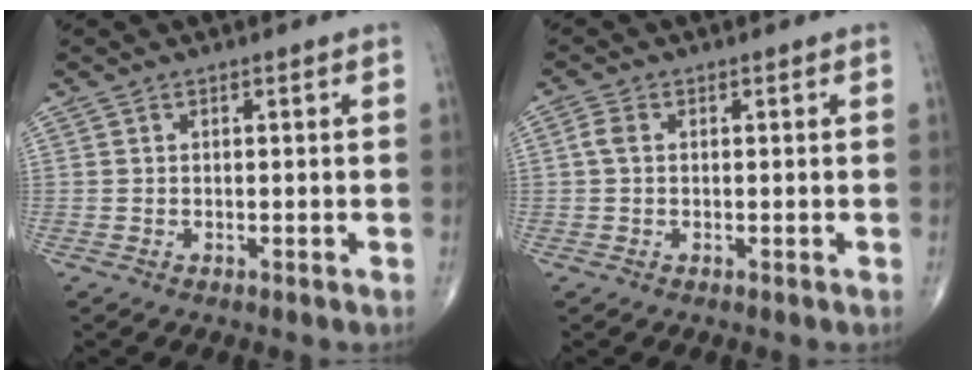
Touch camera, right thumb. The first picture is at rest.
{"total": 1.9, "force": [0.2, 1.2, 1.4], "torque": [-0.034, 0.005, 0.001]}